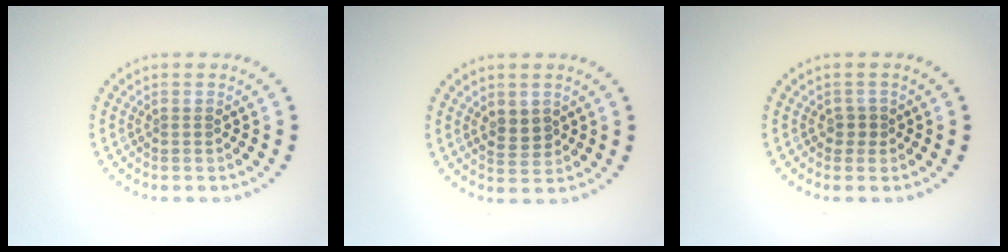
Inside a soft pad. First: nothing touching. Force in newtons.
{"total": 2.1, "press": 2.0, "slide": 0.4}
{"total": 1.1, "press": 0.9, "slide": 0.6}